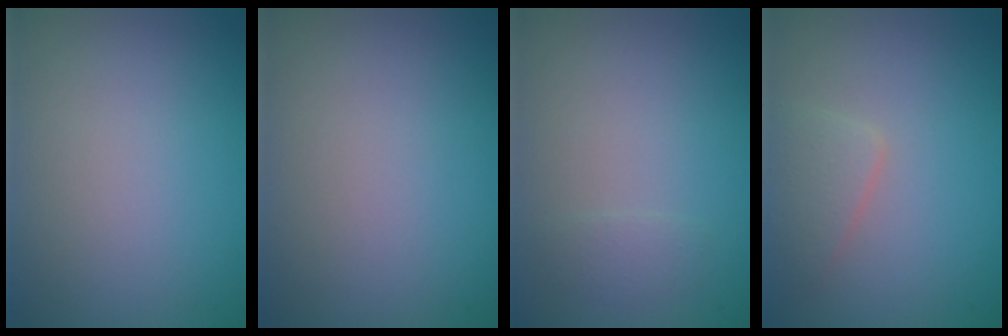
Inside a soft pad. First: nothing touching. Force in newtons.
{"total": 0.0}
{"total": 0.9, "press": 0.9, "slide": 0.0}
{"total": 2.0, "press": 2.0, "slide": 0.1}